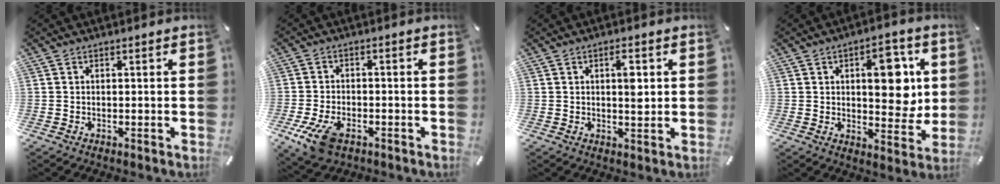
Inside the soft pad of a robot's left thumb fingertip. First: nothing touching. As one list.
[{"total": 8.3, "force": [-4.2, 4.8, 5.3], "torque": [-0.125, 0.008, -0.076]}, {"total": 4.4, "force": [1.1, 1.8, 3.9], "torque": [-0.058, -0.003, 0.012]}, {"total": 13.6, "force": [3.1, 7.5, 10.9], "torque": [-0.129, -0.010, 0.047]}]